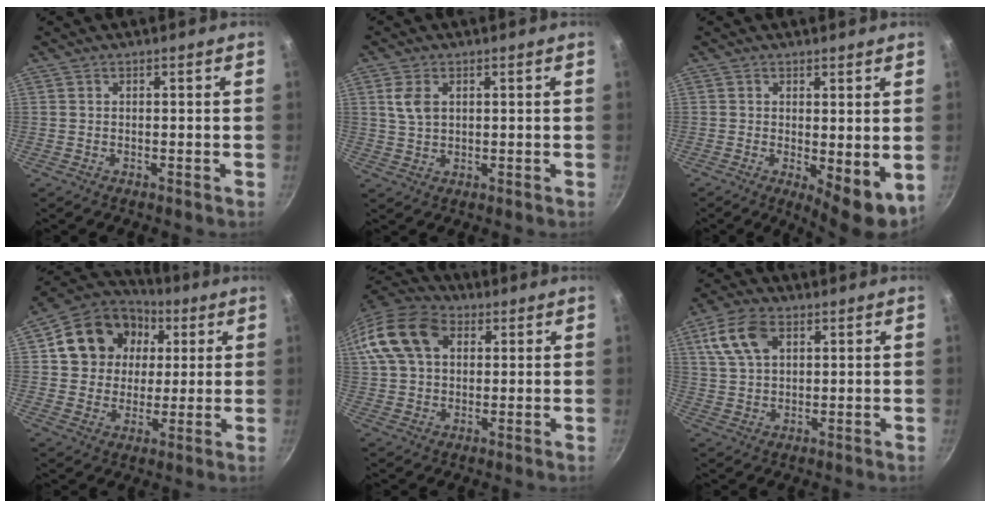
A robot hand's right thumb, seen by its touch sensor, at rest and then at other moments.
{"total": 4.4, "force": [1.4, 2.9, 3.1], "torque": [-0.053, -0.004, 0.027]}
{"total": 6.9, "force": [0.0, 2.7, 6.3], "torque": [-0.081, -0.018, 0.005]}
{"total": 16.8, "force": [4.5, 14.1, 7.9], "torque": [-0.123, 0.017, 0.070]}
{"total": 17.6, "force": [5.5, 12.4, 11.2], "torque": [-0.226, 0.025, 0.089]}
{"total": 9.9, "force": [4.0, 6.1, 6.7], "torque": [-0.120, 0.005, 0.074]}